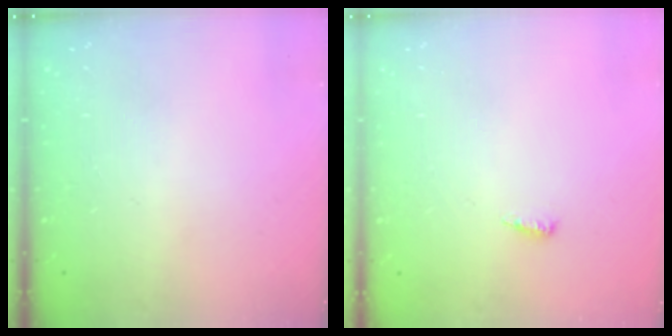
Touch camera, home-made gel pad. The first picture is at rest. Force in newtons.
{"total": 4.6, "press": 4.5, "slide": 0.9}